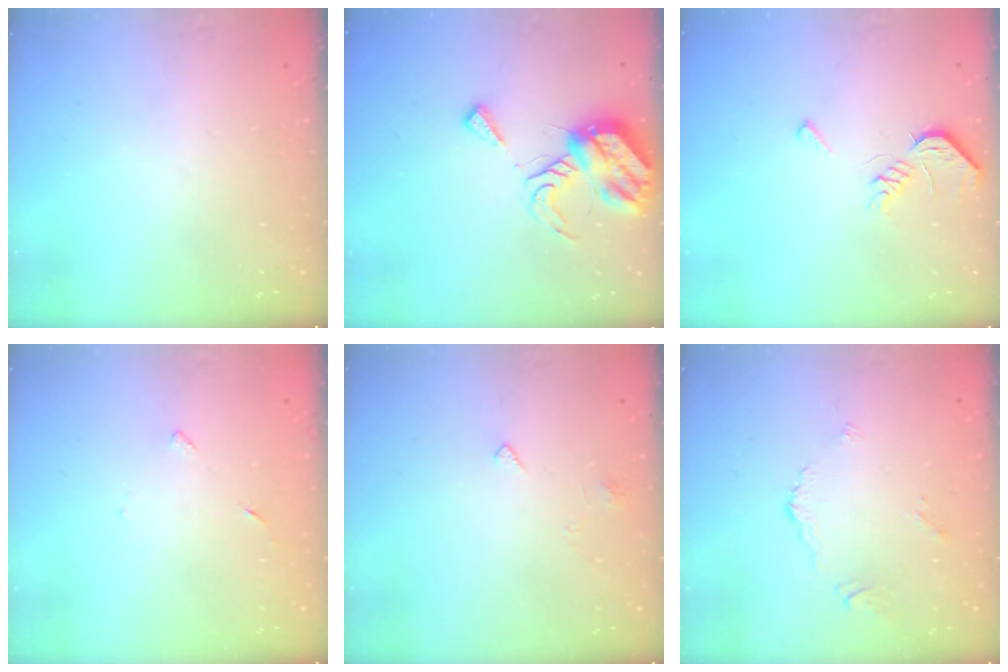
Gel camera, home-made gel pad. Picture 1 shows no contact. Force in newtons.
{"total": 10.1, "press": 10.0, "slide": 1.2}
{"total": 6.8, "press": 6.8, "slide": 0.7}
{"total": 2.7, "press": 2.6, "slide": 0.3}
{"total": 2.8, "press": 2.8, "slide": 0.4}
{"total": 3.7, "press": 3.6, "slide": 0.7}